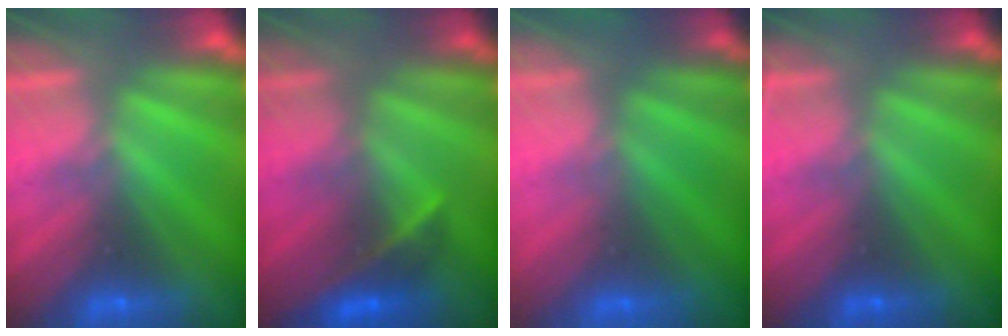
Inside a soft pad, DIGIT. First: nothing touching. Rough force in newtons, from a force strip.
{"total": 2.4}
{"total": 2.4}
{"total": 2.4}